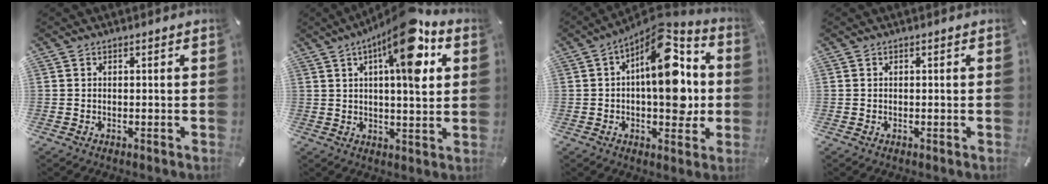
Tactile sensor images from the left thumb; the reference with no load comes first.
{"total": 16.3, "force": [7.4, 4.6, 13.8], "torque": [-0.212, -0.030, 0.113]}
{"total": 17.8, "force": [3.0, 9.0, 15.0], "torque": [-0.199, -0.028, 0.051]}
{"total": 0.0}